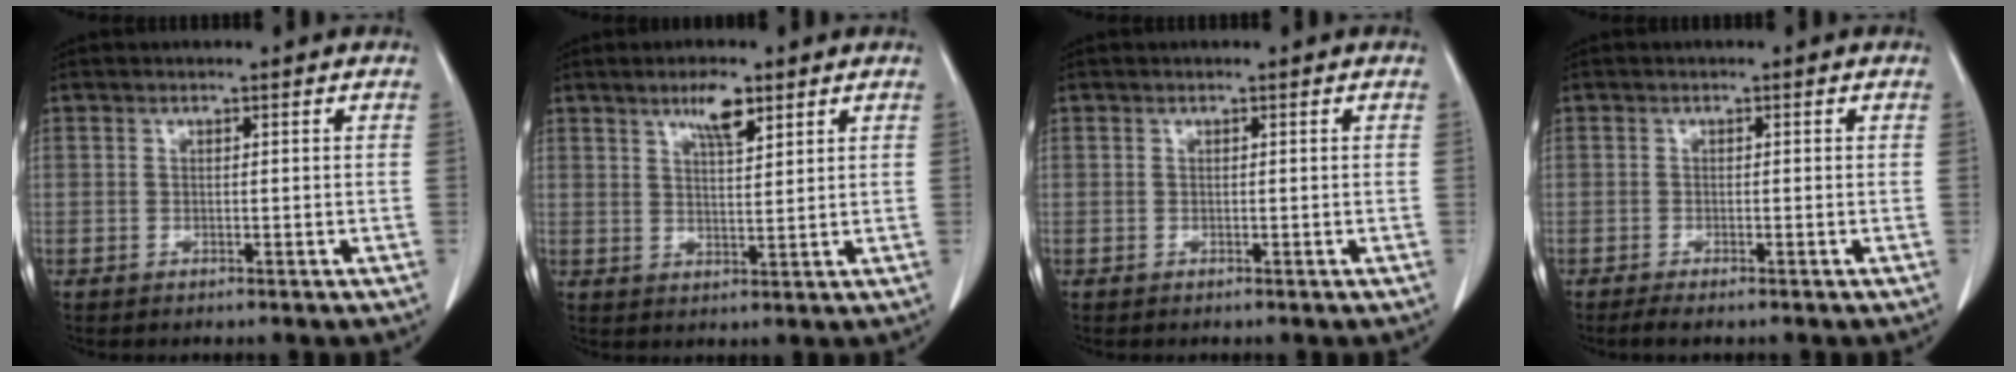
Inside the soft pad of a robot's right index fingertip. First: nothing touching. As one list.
[{"total": 4.7, "force": [3.0, 1.0, 3.5], "torque": [-0.064, 0.000, 0.052]}, {"total": 0.0}, {"total": 2.2, "force": [-1.7, 0.2, 1.4], "torque": [-0.022, -0.005, -0.027]}]